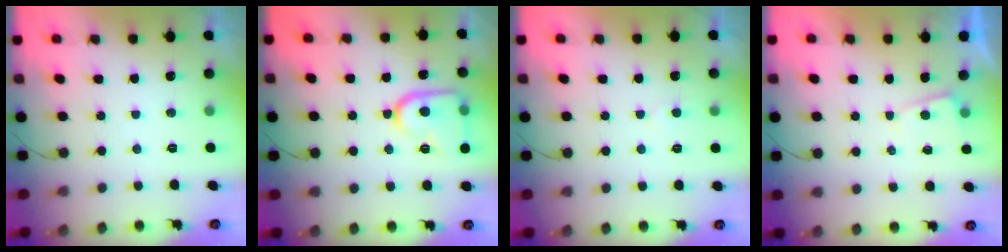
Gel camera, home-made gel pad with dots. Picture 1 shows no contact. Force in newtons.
{"total": 15.2, "press": 15.1, "slide": 1.3}
{"total": 2.6, "press": 2.6, "slide": 0.4}
{"total": 1.2, "press": 1.2, "slide": 0.1}